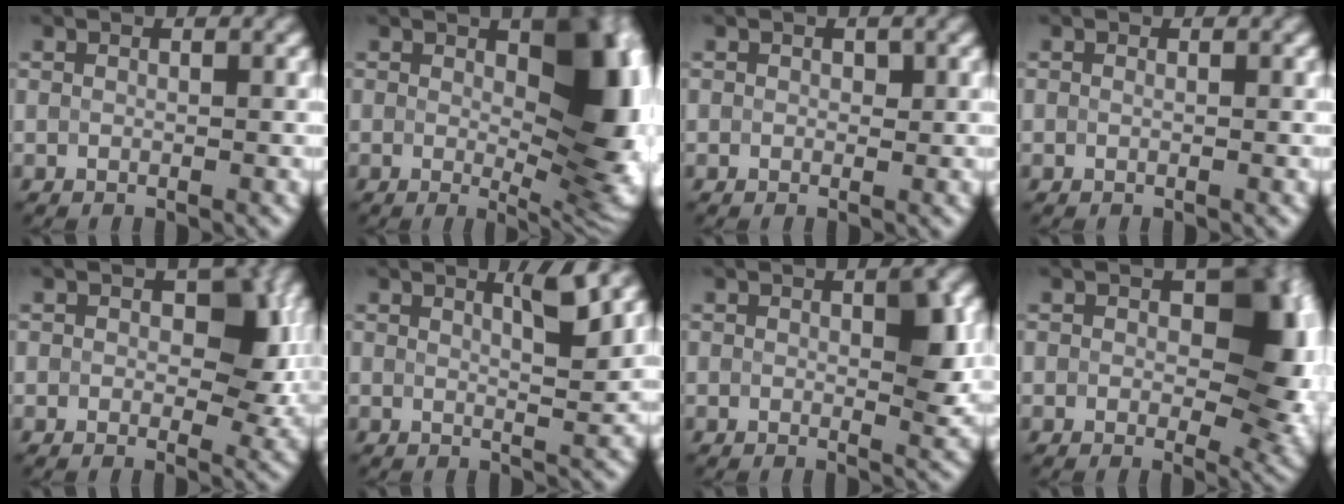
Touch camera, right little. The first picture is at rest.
{"total": 11.7, "force": [1.1, 5.5, 10.3], "torque": [-0.111, 0.006, 0.017]}
{"total": 0.6, "force": [0.2, 0.5, 0.2], "torque": [-0.001, -0.004, 0.001]}
{"total": 0.0}
{"total": 5.7, "force": [0.6, 3.5, 4.4], "torque": [-0.042, 0.000, 0.003]}
{"total": 2.6, "force": [1.6, 0.2, 2.0], "torque": [-0.027, -0.002, 0.024]}
{"total": 3.6, "force": [0.4, 1.4, 3.3], "torque": [-0.040, -0.001, 0.004]}
{"total": 9.8, "force": [1.0, 5.9, 7.7], "torque": [-0.077, -0.001, 0.009]}